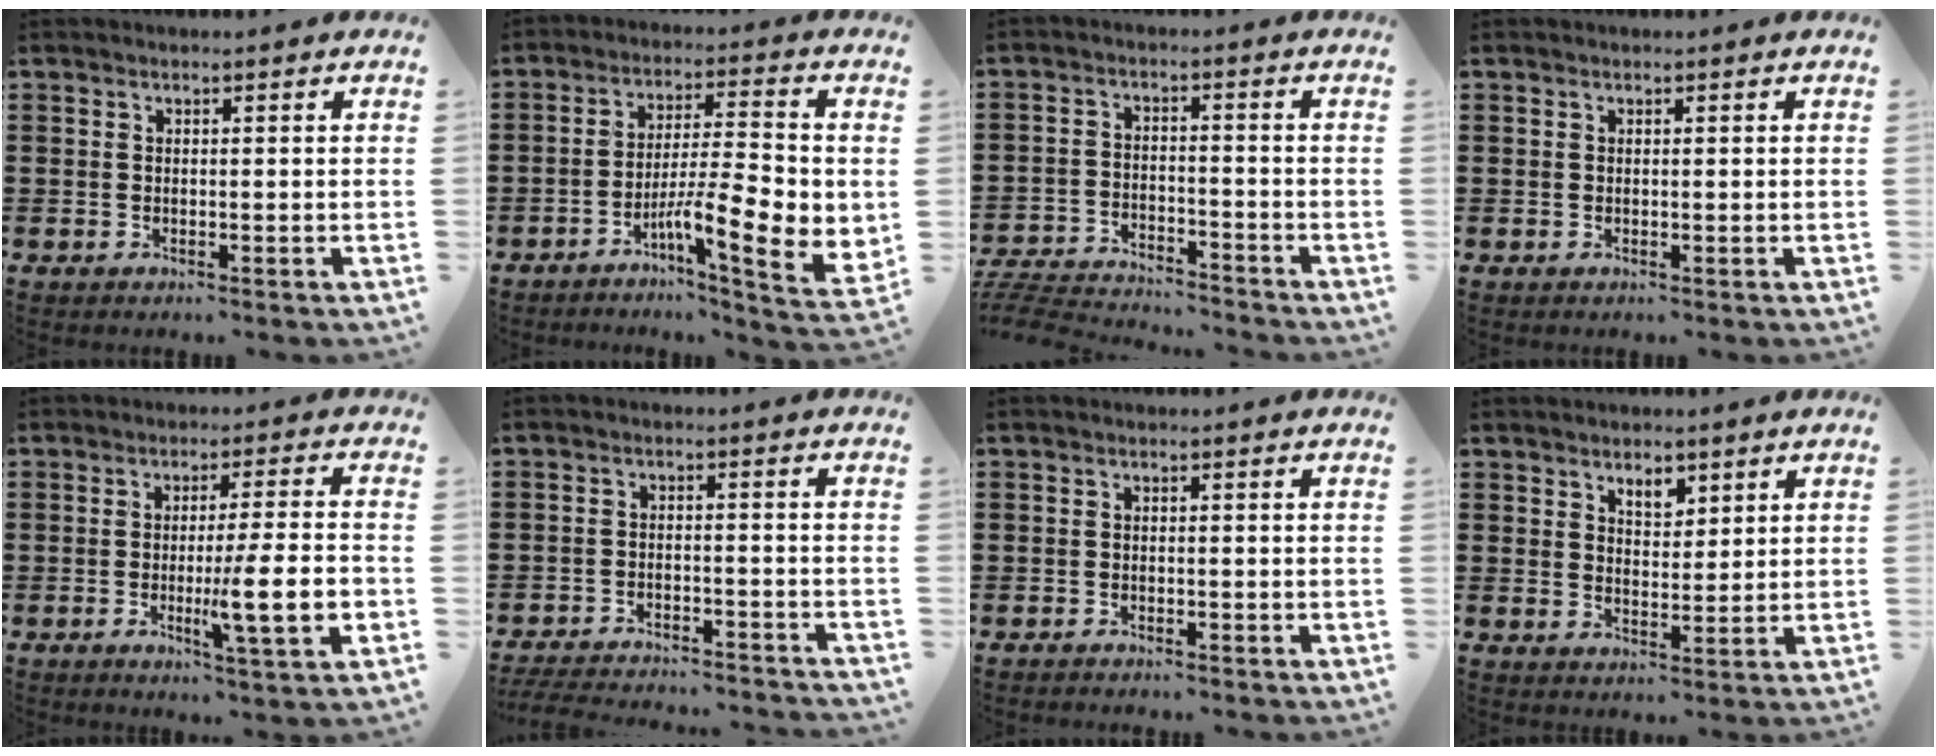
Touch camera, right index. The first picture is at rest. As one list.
[{"total": 10.4, "force": [-3.0, 2.0, 9.8], "torque": [-0.166, -0.013, -0.052]}, {"total": 2.9, "force": [-2.9, 0.1, -0.1], "torque": [-0.005, -0.001, -0.063]}, {"total": 0.0}, {"total": 9.8, "force": [-2.3, 0.7, 9.5], "torque": [-0.146, -0.019, -0.042]}, {"total": 4.0, "force": [-3.9, 0.0, 0.5], "torque": [-0.018, -0.005, -0.083]}, {"total": 0.7, "force": [-0.7, 0.1, 0.0], "torque": [-0.002, 0.001, -0.016]}, {"total": 3.3, "force": [2.5, 1.6, 1.5], "torque": [-0.020, -0.001, 0.042]}]